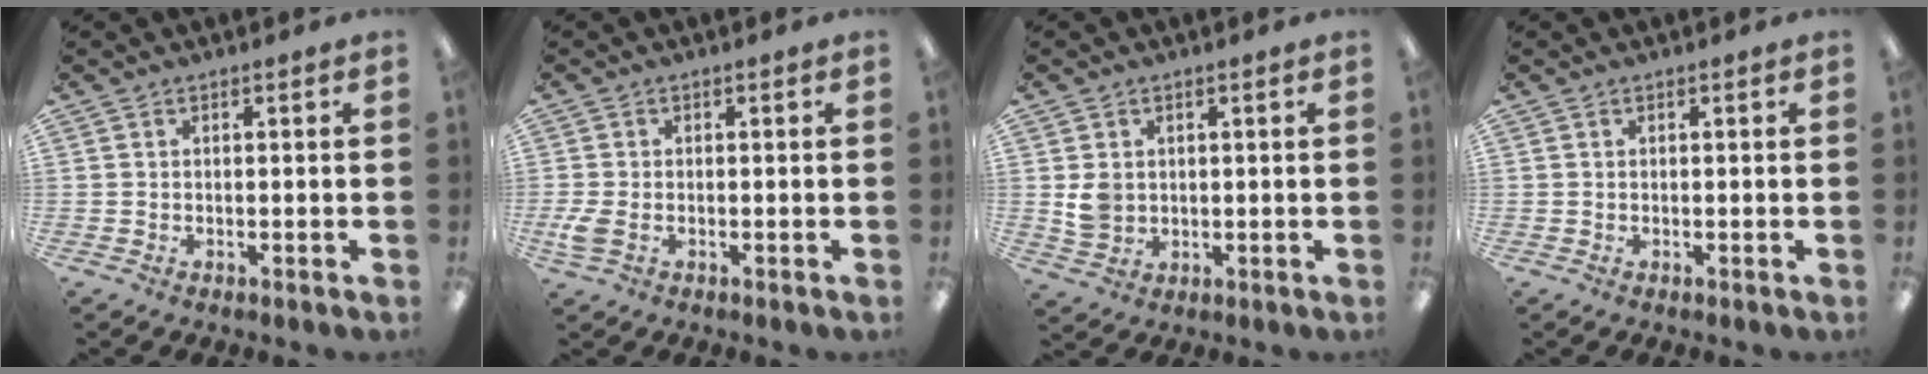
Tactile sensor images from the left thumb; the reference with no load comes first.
{"total": 4.2, "force": [-0.7, 2.6, 3.2], "torque": [-0.065, -0.005, -0.016]}
{"total": 4.5, "force": [1.0, 3.9, 2.1], "torque": [-0.034, 0.004, 0.022]}
{"total": 0.0}